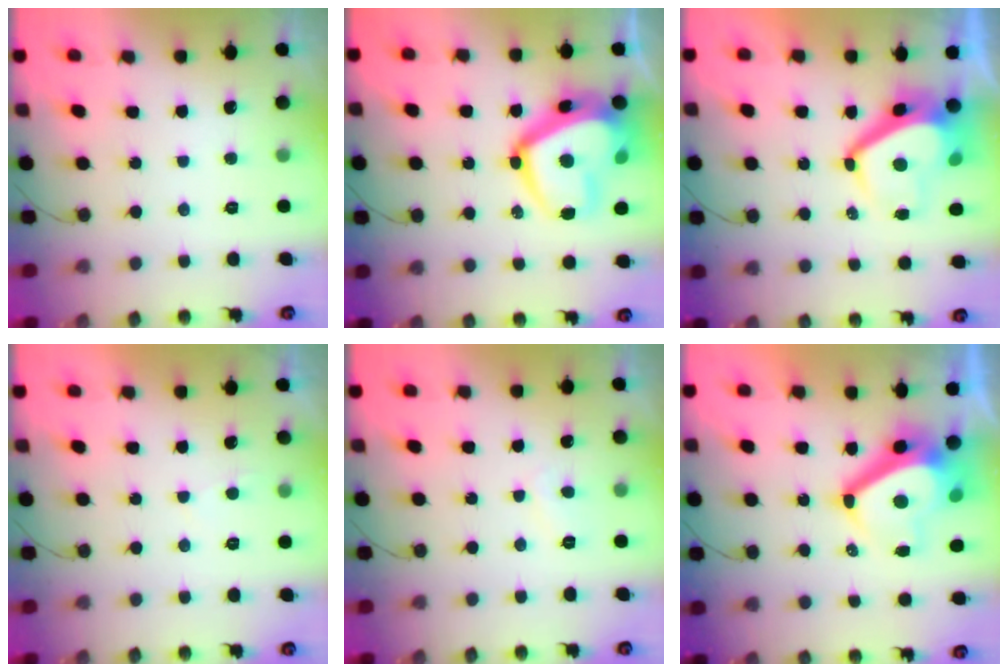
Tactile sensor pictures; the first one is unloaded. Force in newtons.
{"total": 20.2, "press": 20.1, "slide": 1.7}
{"total": 7.2, "press": 7.2, "slide": 1.1}
{"total": 2.0, "press": 1.9, "slide": 0.3}
{"total": 3.0, "press": 3.0, "slide": 0.4}
{"total": 11.9, "press": 11.3, "slide": 3.6}